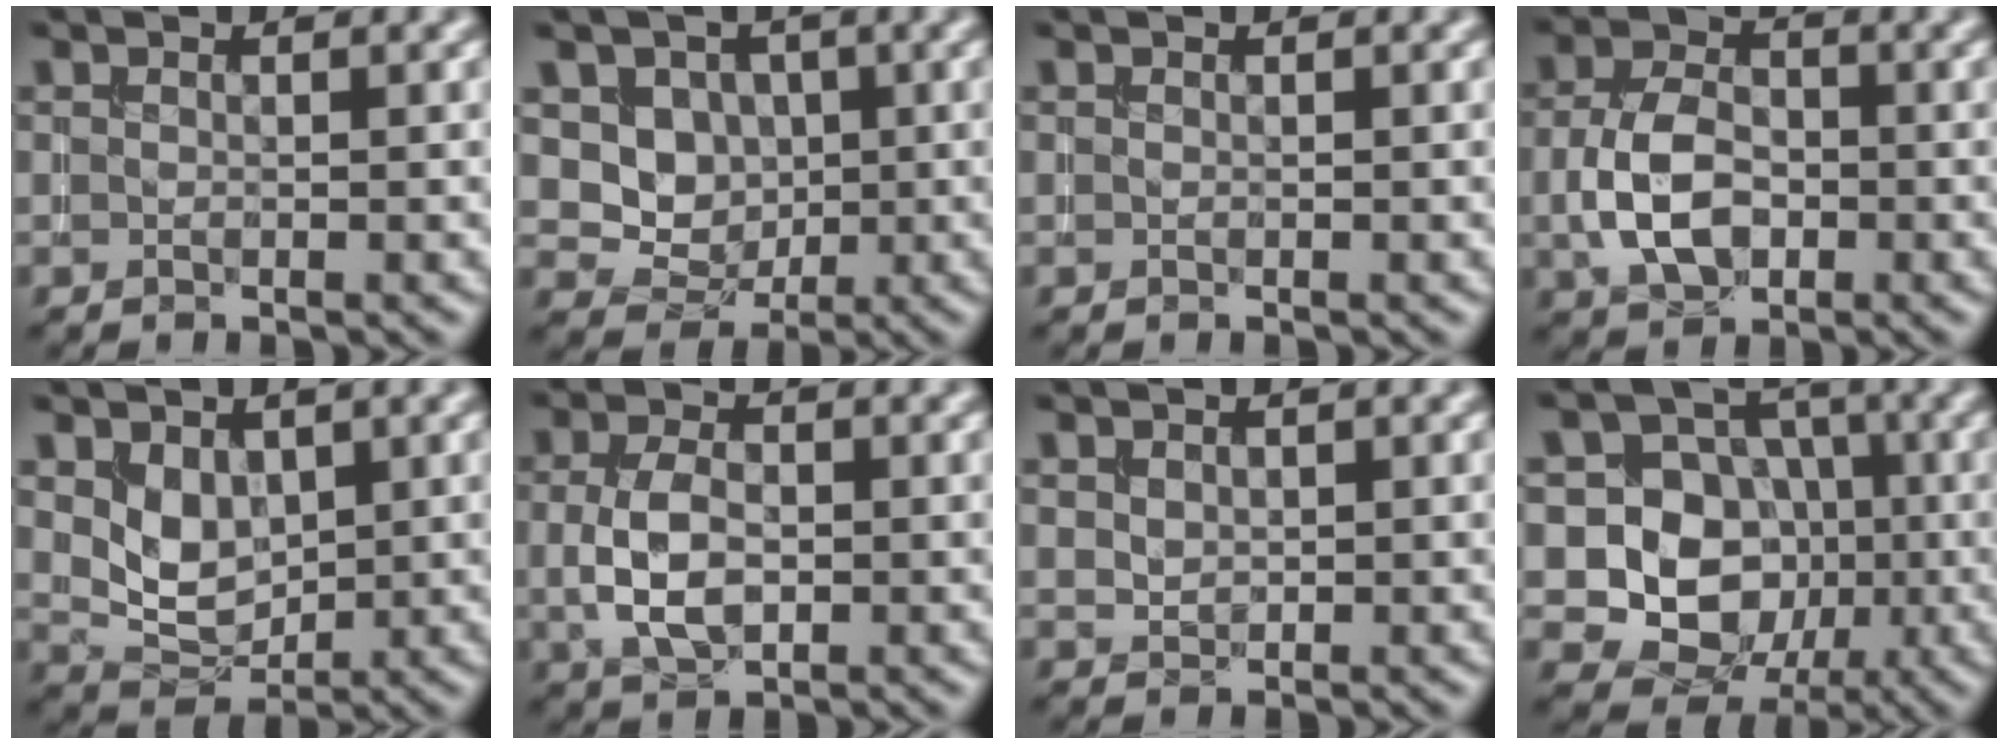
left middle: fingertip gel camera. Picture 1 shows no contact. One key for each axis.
{"total": 4.9, "fx": 1.4, "fy": 4.2, "fz": 2.1, "tx": -0.040, "ty": -0.011, "tz": 0.030}
{"total": 0.0}
{"total": 5.3, "fx": -1.0, "fy": 3.6, "fz": 3.8, "tx": -0.079, "ty": -0.001, "tz": -0.023}
{"total": 3.3, "fx": 1.1, "fy": 2.3, "fz": 2.0, "tx": -0.039, "ty": -0.011, "tz": 0.028}
{"total": 4.4, "fx": -0.3, "fy": 2.8, "fz": 3.4, "tx": -0.074, "ty": -0.002, "tz": -0.006}
{"total": 0.8, "fx": 0.5, "fy": 0.6, "fz": 0.2, "tx": -0.005, "ty": -0.002, "tz": 0.014}
{"total": 9.6, "fx": -0.9, "fy": 8.7, "fz": 4.0, "tx": -0.066, "ty": 0.011, "tz": -0.043}